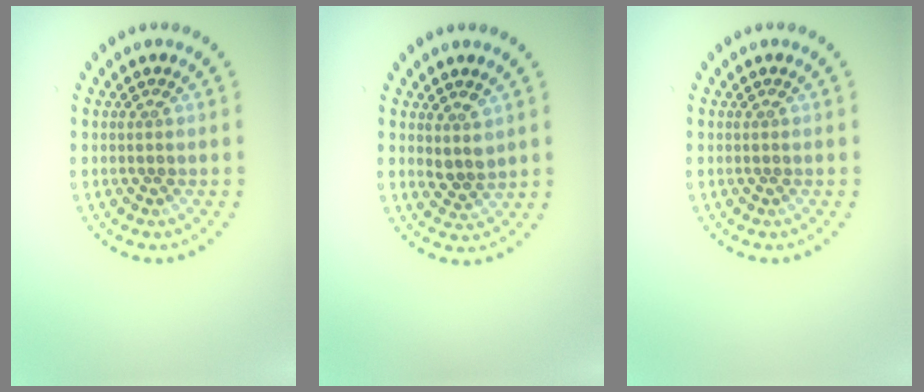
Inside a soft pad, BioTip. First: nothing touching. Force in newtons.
{"total": 2.0, "press": 1.7, "slide": 1.1}
{"total": 0.0}